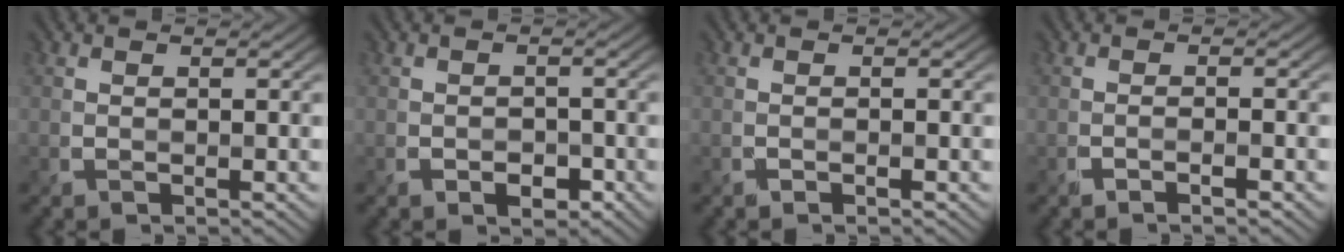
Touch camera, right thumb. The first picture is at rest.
{"total": 2.1, "force": [-1.1, 1.4, 1.1], "torque": [-0.020, -0.008, -0.016]}
{"total": 0.7, "force": [-0.3, 0.1, 0.6], "torque": [-0.007, -0.002, -0.008]}
{"total": 1.6, "force": [-0.7, 0.4, 1.4], "torque": [-0.016, 0.005, -0.020]}